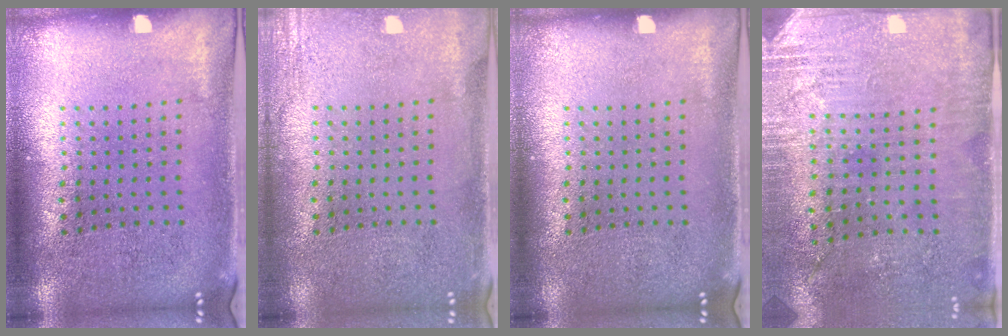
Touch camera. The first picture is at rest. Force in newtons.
{"total": 1.8, "press": 1.8, "slide": 0.2}
{"total": 0.0}
{"total": 2.9, "press": 2.7, "slide": 1.1}